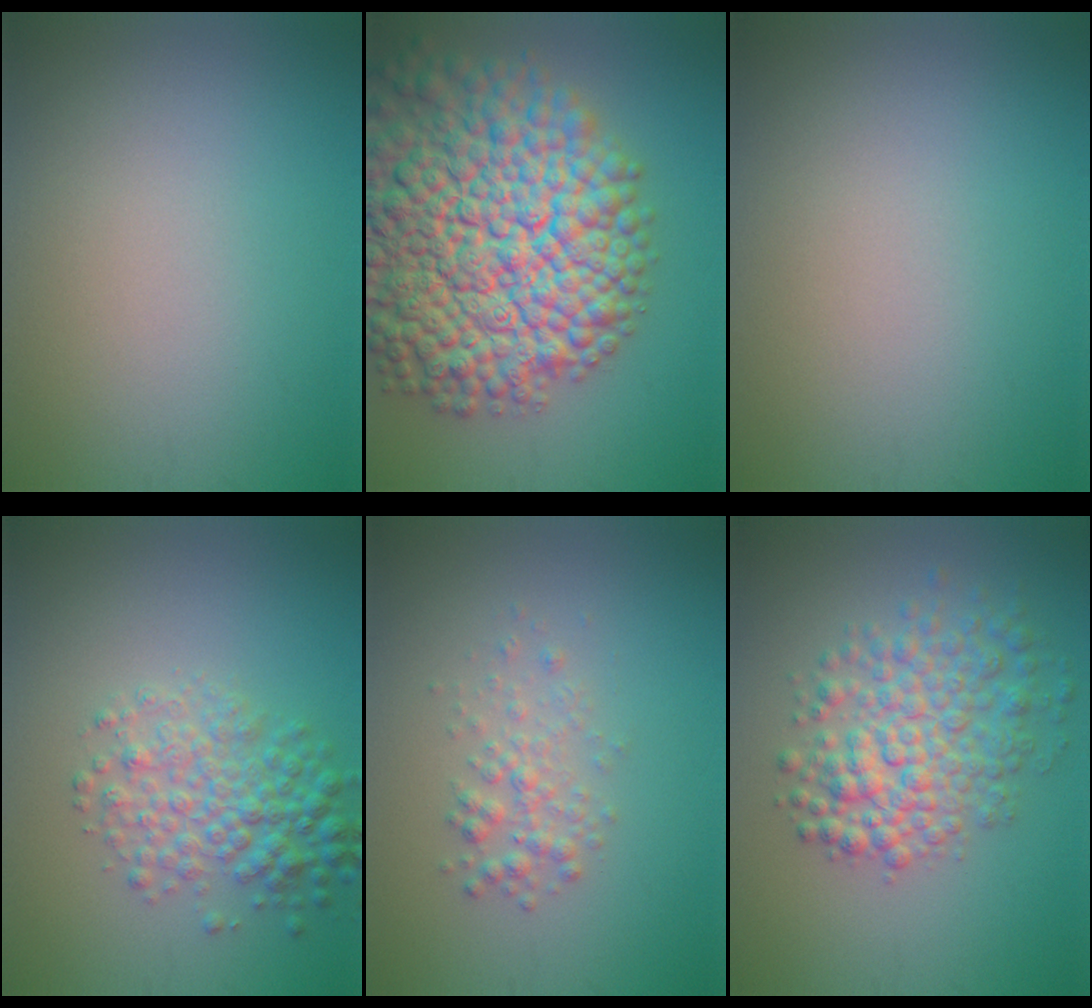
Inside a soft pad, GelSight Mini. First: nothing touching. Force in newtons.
{"total": 17.1, "press": 17.1, "slide": 0.8}
{"total": 0.0}
{"total": 4.5, "press": 4.5, "slide": 0.1}
{"total": 1.9, "press": 1.9, "slide": 0.0}
{"total": 5.9, "press": 5.9, "slide": 0.2}